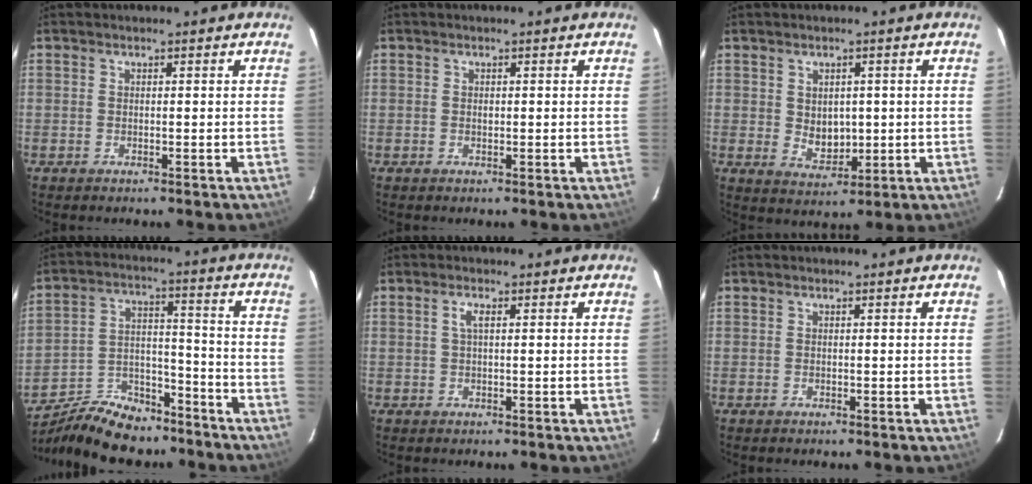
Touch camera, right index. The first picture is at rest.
{"total": 0.6, "force": [0.0, 0.5, 0.3], "torque": [-0.004, 0.000, 0.002]}
{"total": 5.2, "force": [0.5, 4.1, 3.2], "torque": [-0.051, -0.004, 0.021]}
{"total": 16.4, "force": [-13.3, 7.1, 6.6], "torque": [-0.142, 0.024, -0.210]}
{"total": 1.7, "force": [0.5, 0.4, 1.6], "torque": [-0.031, 0.004, 0.008]}
{"total": 0.0}